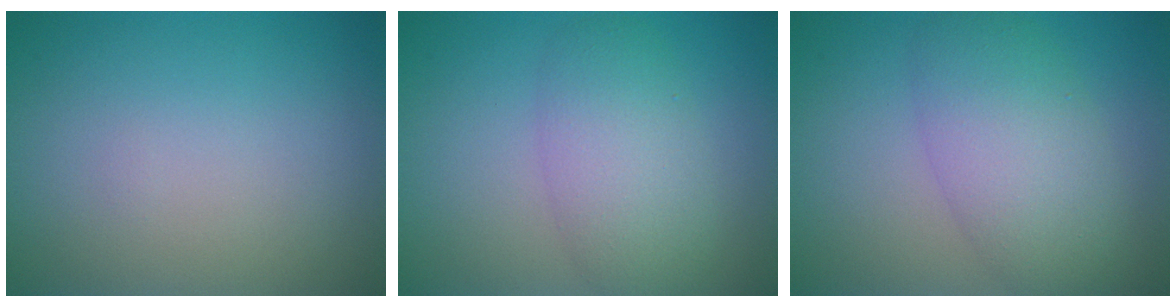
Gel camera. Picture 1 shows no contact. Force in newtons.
{"total": 4.7, "press": 4.7, "slide": 0.2}
{"total": 6.0, "press": 6.0, "slide": 0.4}